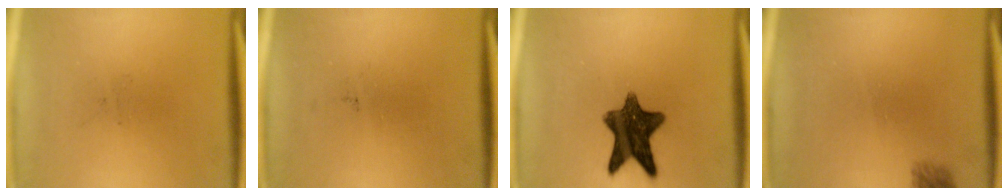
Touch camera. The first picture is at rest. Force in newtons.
{"total": 0.0}
{"total": 11.1}
{"total": 1.6}